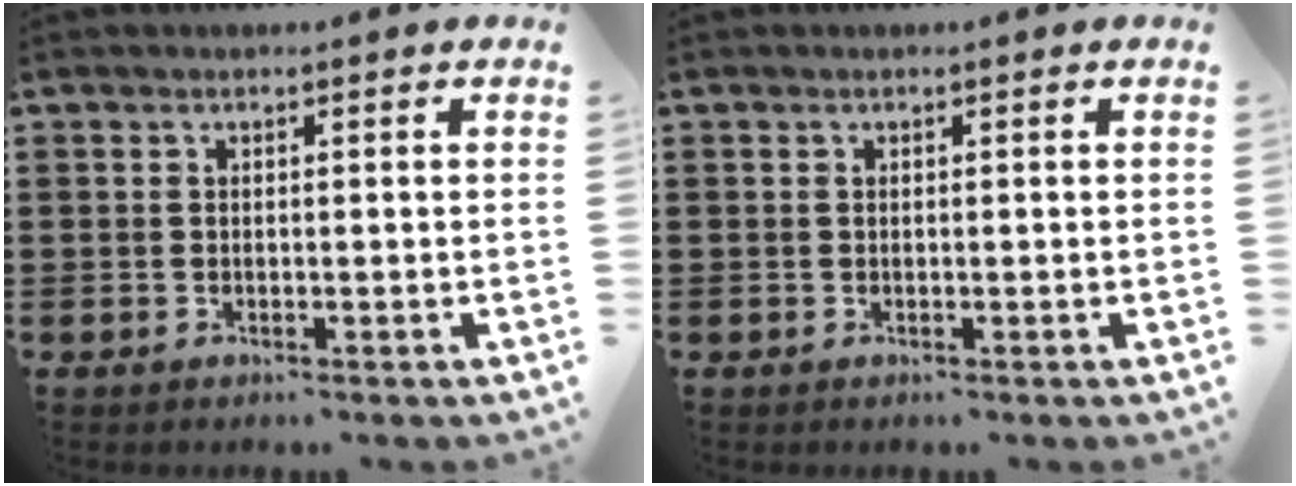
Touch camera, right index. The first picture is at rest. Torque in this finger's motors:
{"motor_torque": [0.33, 0.50, -0.70, -0.03]}